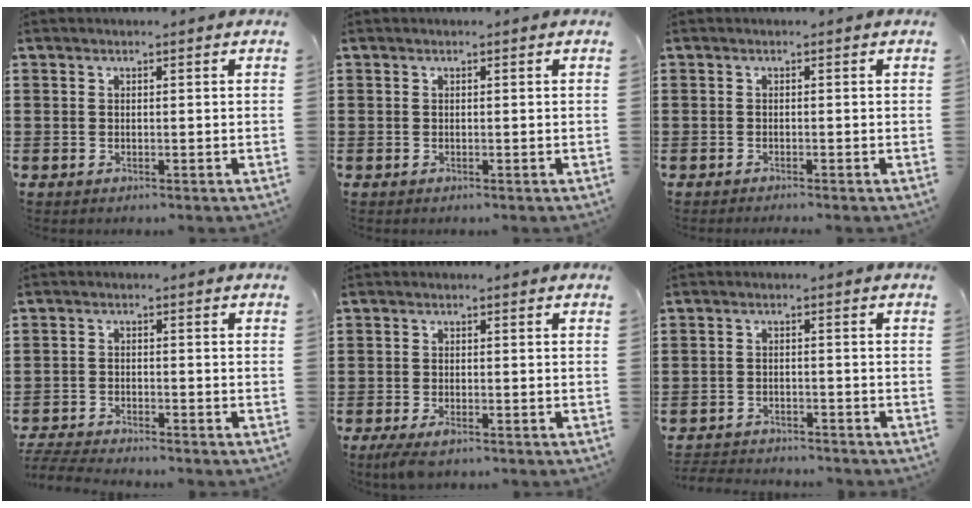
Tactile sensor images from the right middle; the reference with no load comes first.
{"total": 0.0}
{"total": 0.5, "force": [-0.5, 0.0, 0.0], "torque": [-0.001, -0.003, -0.010]}
{"total": 3.5, "force": [-3.4, 0.1, 0.7], "torque": [-0.026, -0.006, -0.074]}
{"total": 2.0, "force": [-1.3, 0.4, 1.5], "torque": [-0.034, -0.003, -0.027]}
{"total": 2.6, "force": [-2.5, 0.3, -0.2], "torque": [-0.004, -0.001, -0.056]}